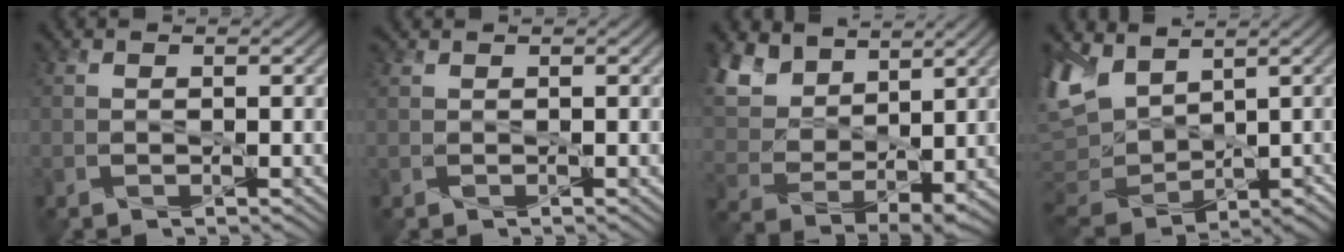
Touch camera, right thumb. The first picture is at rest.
{"total": 0.6, "force": [0.5, -0.1, 0.2], "torque": [-0.007, 0.006, 0.009]}
{"total": 11.1, "force": [7.2, 6.3, 5.6], "torque": [-0.164, 0.015, 0.141]}
{"total": 10.8, "force": [4.4, 6.6, 7.3], "torque": [-0.210, -0.002, 0.086]}